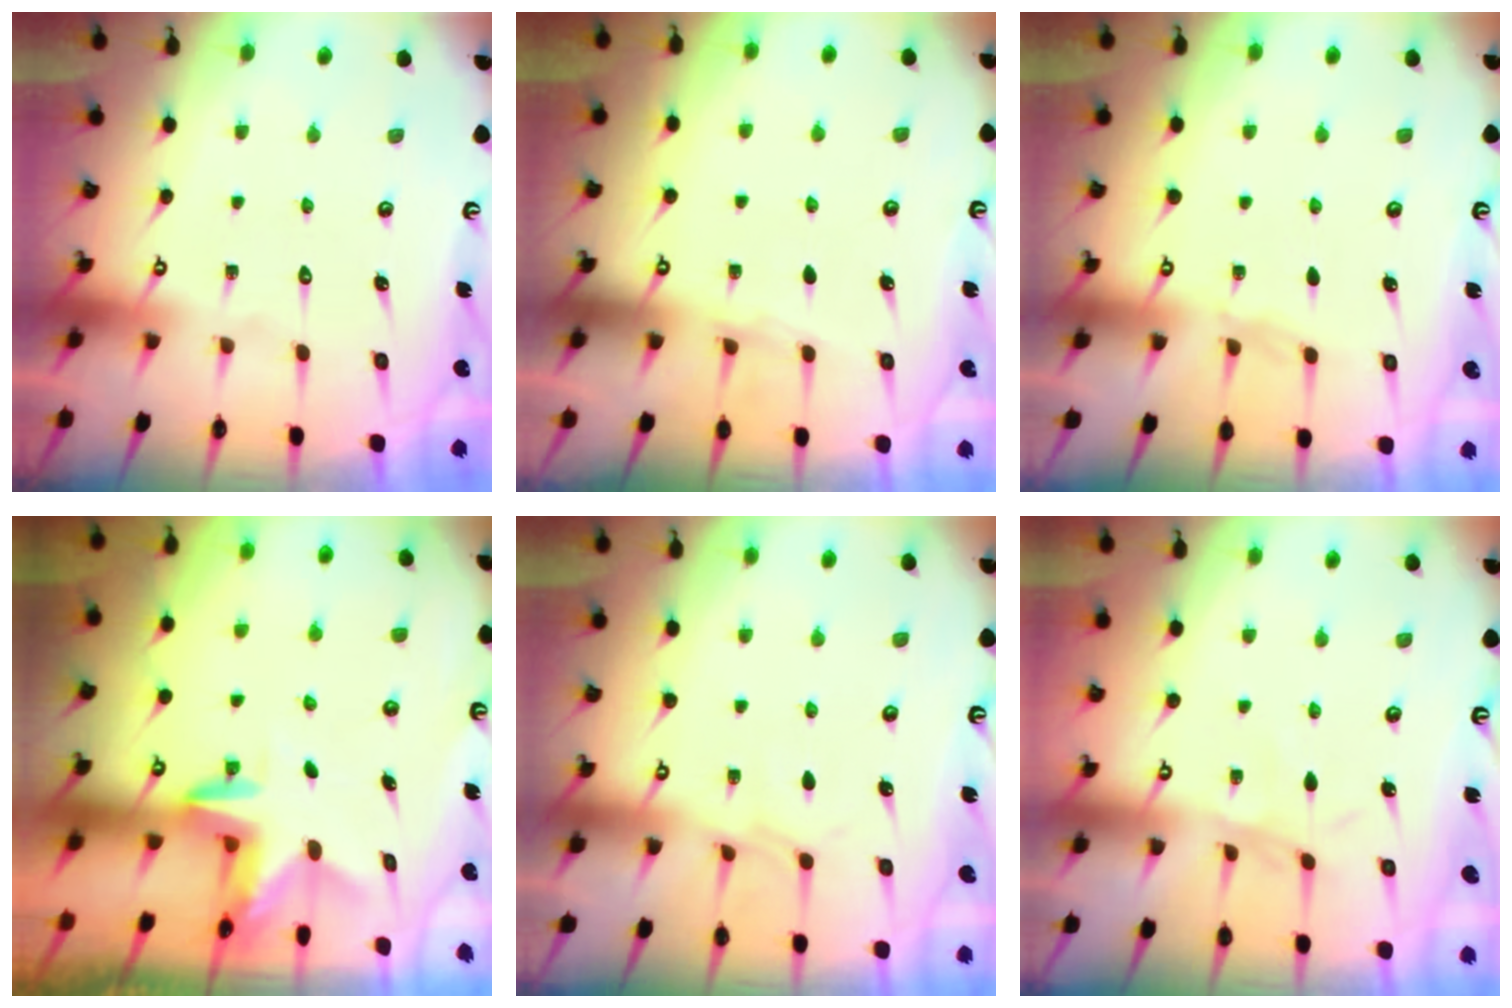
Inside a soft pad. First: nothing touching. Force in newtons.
{"total": 3.2, "press": 3.1, "slide": 0.5}
{"total": 2.1, "press": 2.0, "slide": 0.4}
{"total": 2.8, "press": 2.8, "slide": 0.1}
{"total": 4.7, "press": 4.7, "slide": 0.5}
{"total": 2.1, "press": 2.1, "slide": 0.5}